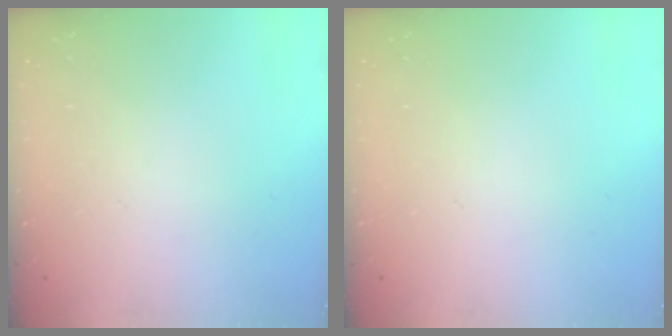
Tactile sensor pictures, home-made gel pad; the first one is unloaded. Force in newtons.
{"total": 0.0}